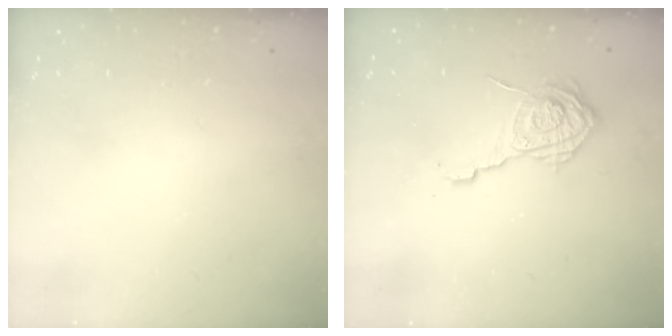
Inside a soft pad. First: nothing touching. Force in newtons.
{"total": 12.8, "press": 12.8, "slide": 0.9}